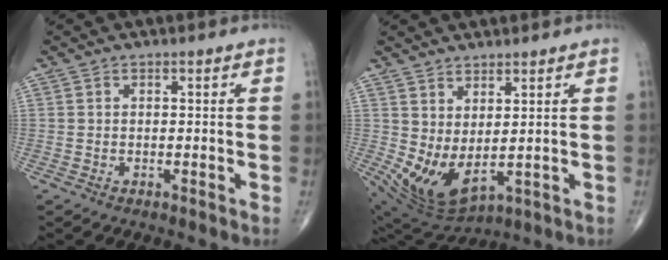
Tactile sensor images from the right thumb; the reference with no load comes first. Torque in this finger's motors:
{"motor_torque": [0.77, 1.12, 0.95, 0.01, 0.28]}